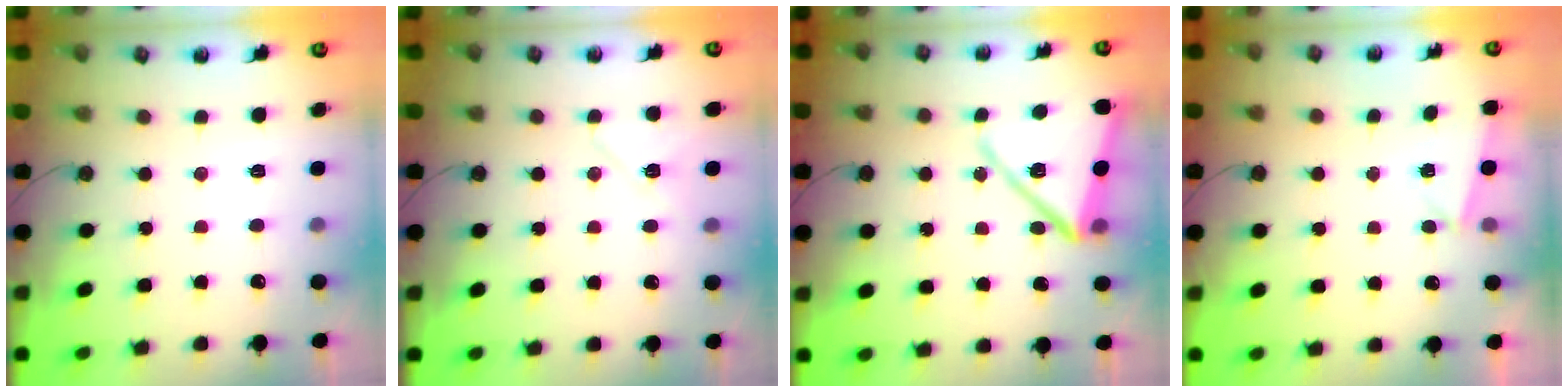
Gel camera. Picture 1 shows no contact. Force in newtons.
{"total": 8.1, "press": 8.0, "slide": 1.2}
{"total": 16.0, "press": 16.0, "slide": 1.0}
{"total": 2.0, "press": 0.9, "slide": 1.8}